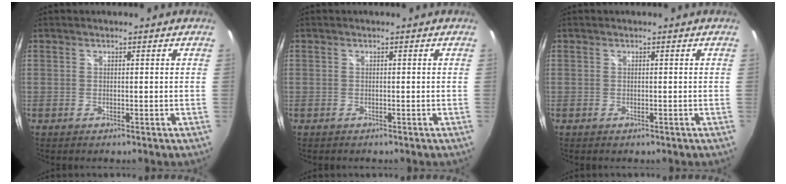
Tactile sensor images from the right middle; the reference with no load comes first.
{"total": 0.0}
{"total": 0.0}